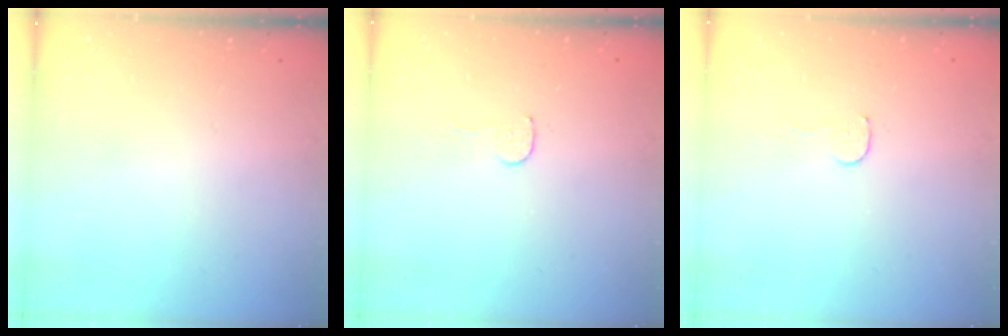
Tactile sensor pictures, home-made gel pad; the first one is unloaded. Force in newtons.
{"total": 3.5, "press": 3.5, "slide": 0.3}
{"total": 3.5, "press": 3.5, "slide": 0.3}